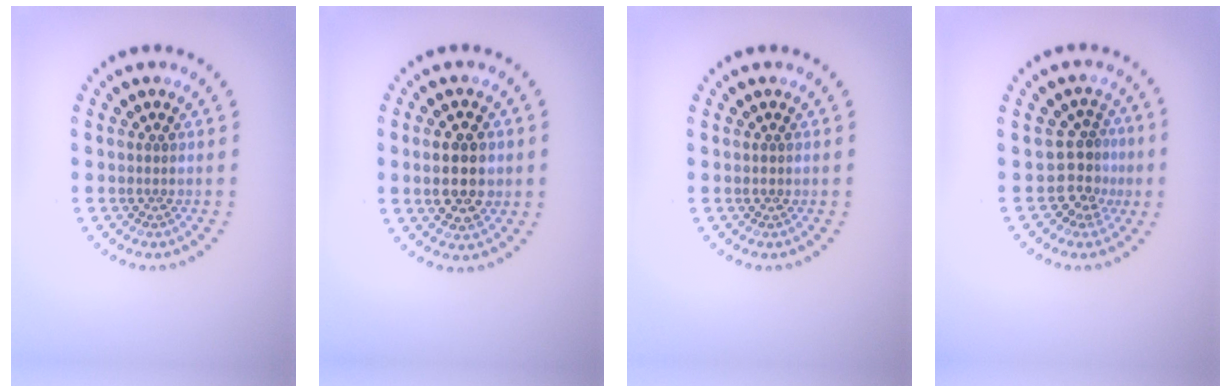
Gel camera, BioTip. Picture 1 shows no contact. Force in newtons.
{"total": 5.2, "press": 5.2, "slide": 0.3}
{"total": 0.7, "press": 0.7, "slide": 0.1}
{"total": 3.2, "press": 2.5, "slide": 2.0}